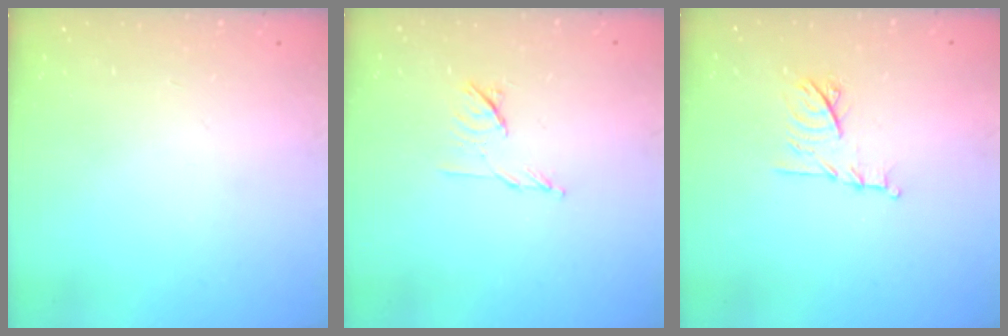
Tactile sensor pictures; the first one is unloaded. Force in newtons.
{"total": 7.1, "press": 7.0, "slide": 1.2}
{"total": 10.5, "press": 10.5, "slide": 0.3}